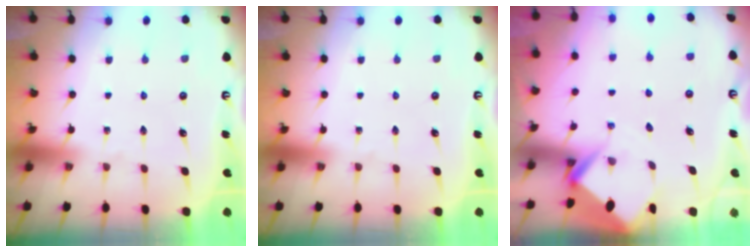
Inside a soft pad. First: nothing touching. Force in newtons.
{"total": 0.0}
{"total": 3.9, "press": 3.9, "slide": 0.3}